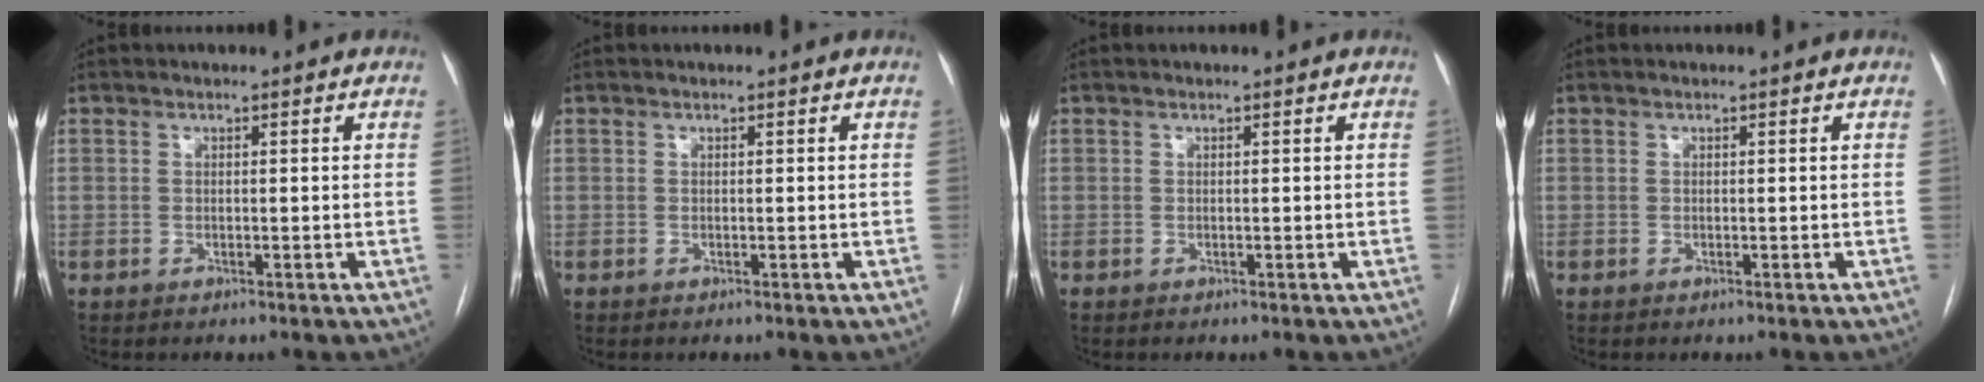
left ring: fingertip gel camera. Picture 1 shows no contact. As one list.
[{"total": 0.0}, {"total": 0.0}, {"total": 0.0}]